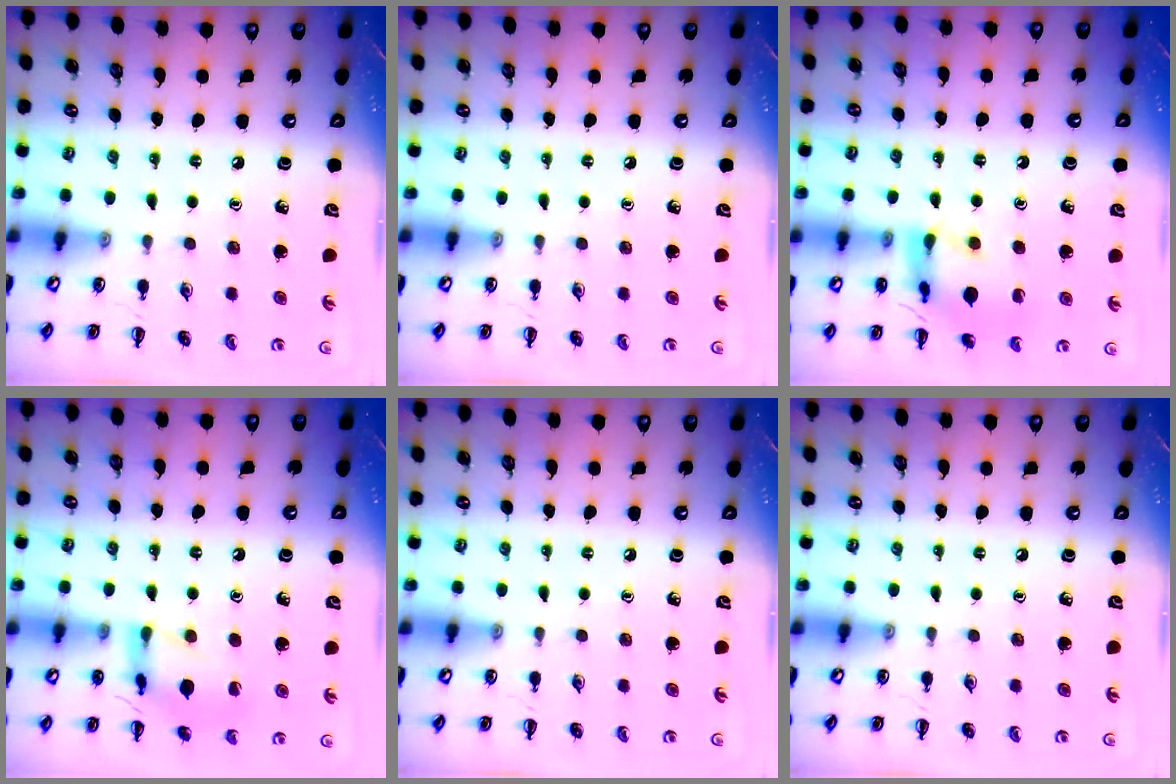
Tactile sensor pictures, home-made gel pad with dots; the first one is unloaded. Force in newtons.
{"total": 0.0}
{"total": 12.1, "press": 12.0, "slide": 1.1}
{"total": 12.6, "press": 12.6, "slide": 0.6}
{"total": 0.0}
{"total": 0.0}